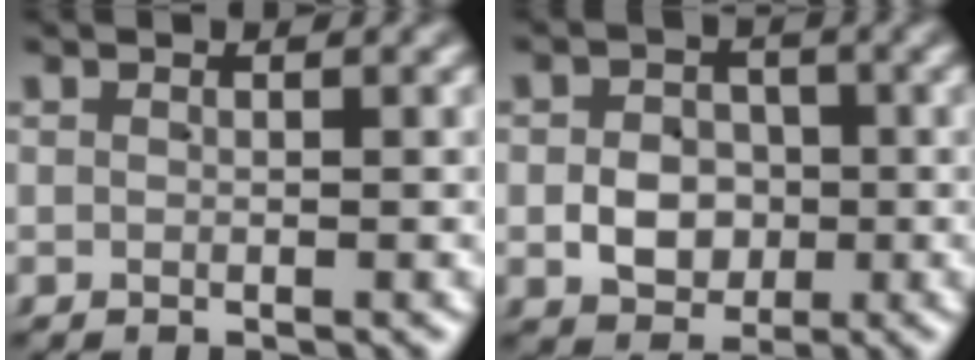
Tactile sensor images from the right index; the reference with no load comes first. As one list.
[{"total": 4.5, "force": [-0.9, 3.9, 2.1], "torque": [-0.022, -0.009, -0.008]}]